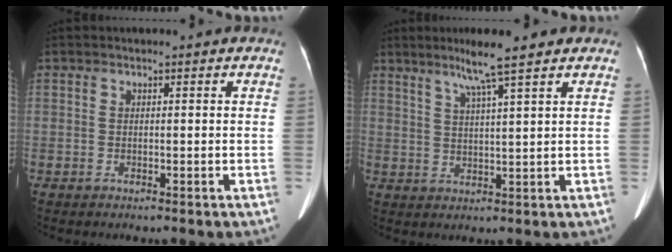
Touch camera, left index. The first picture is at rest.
{"total": 6.4, "force": [4.4, -0.8, 4.6], "torque": [-0.087, 0.002, 0.080]}